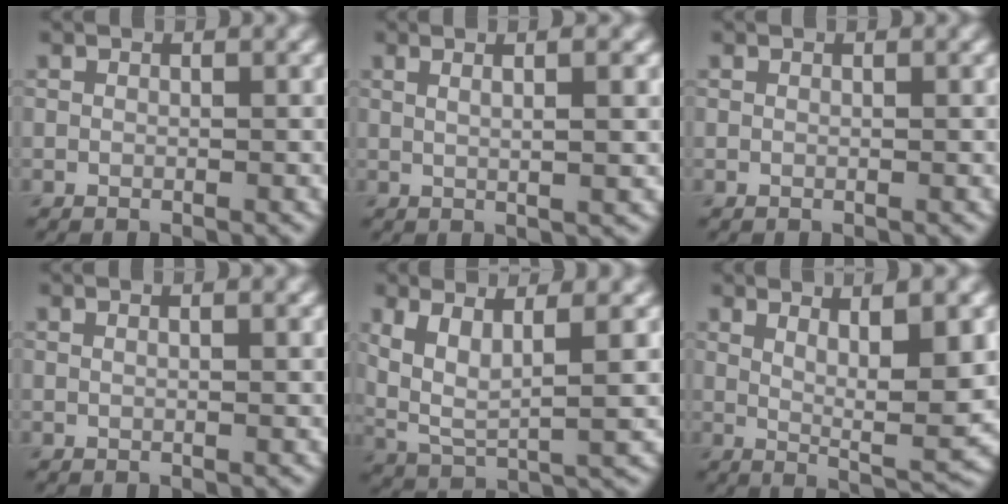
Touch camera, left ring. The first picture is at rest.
{"total": 4.6, "force": [1.6, 1.6, 4.0], "torque": [-0.036, 0.011, 0.000]}
{"total": 0.0}
{"total": 2.0, "force": [0.9, 0.8, 1.6], "torque": [-0.005, 0.000, -0.004]}
{"total": 4.8, "force": [2.0, 1.4, 4.1], "torque": [-0.092, -0.007, 0.044]}
{"total": 7.0, "force": [1.8, 1.5, 6.6], "torque": [-0.092, -0.013, 0.034]}